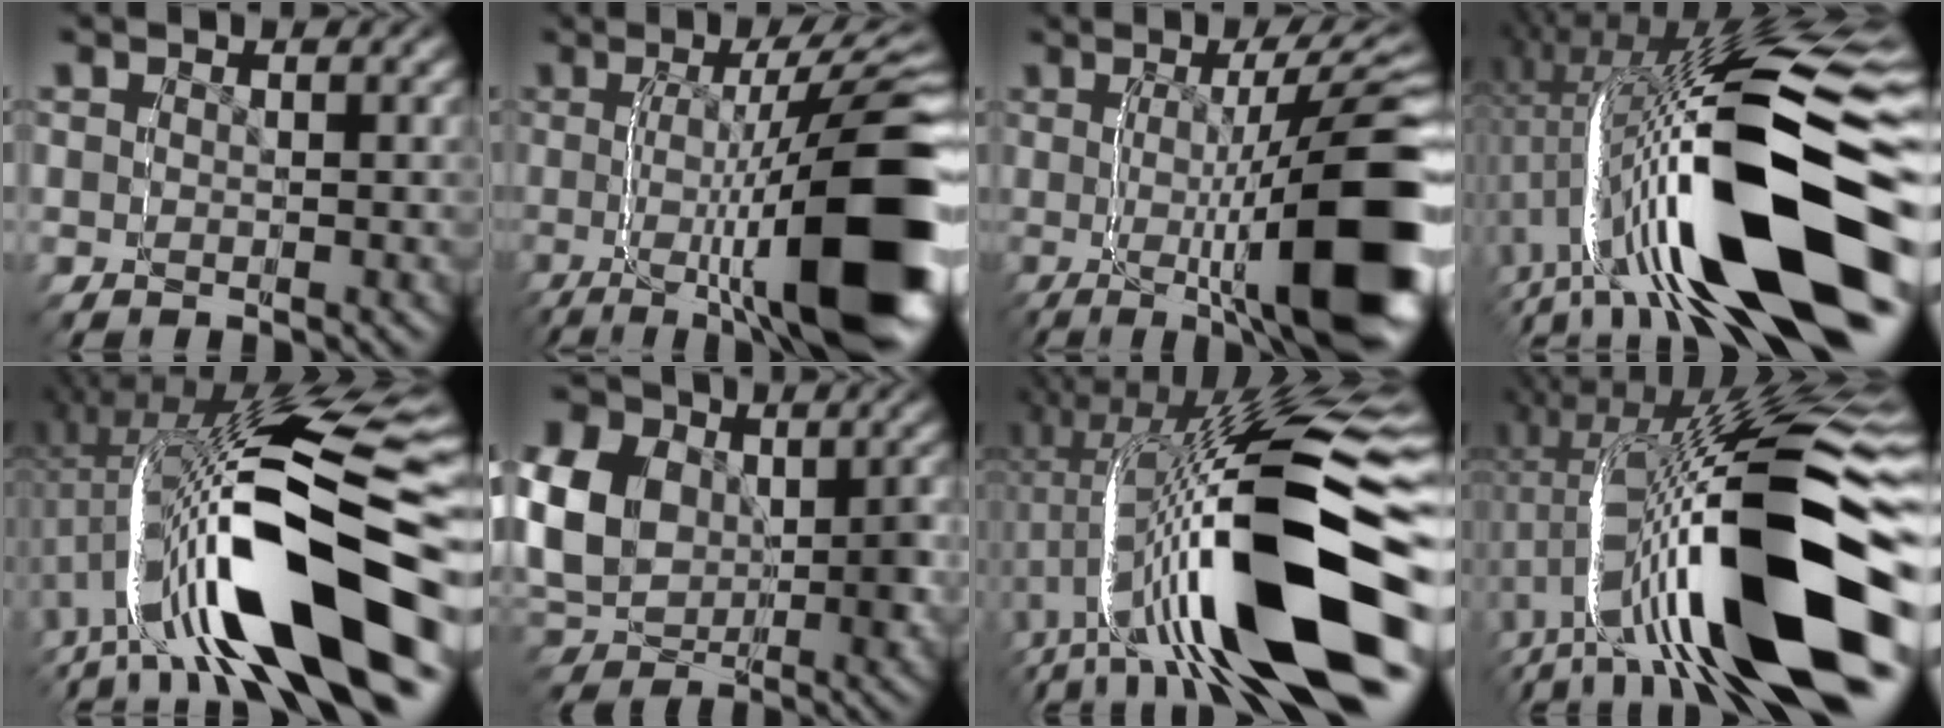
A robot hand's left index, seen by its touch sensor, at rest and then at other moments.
{"total": 15.2, "force": [-3.1, 4.4, 14.2], "torque": [-0.198, 0.004, -0.041]}
{"total": 14.2, "force": [-1.9, 3.3, 13.7], "torque": [-0.181, 0.018, -0.031]}
{"total": 17.0, "force": [-3.1, 6.0, 15.6], "torque": [-0.264, 0.018, -0.050]}
{"total": 15.3, "force": [-2.3, 5.9, 13.9], "torque": [-0.229, 0.020, -0.041]}
{"total": 13.0, "force": [2.0, 10.8, 7.0], "torque": [-0.159, -0.010, 0.025]}
{"total": 15.5, "force": [-2.0, 5.8, 14.3], "torque": [-0.238, 0.022, -0.039]}
{"total": 17.4, "force": [-2.4, 6.9, 15.9], "torque": [-0.247, 0.020, -0.044]}